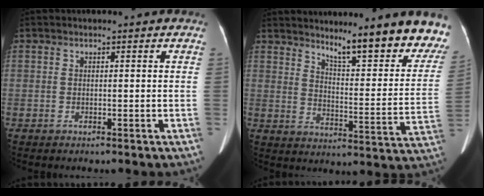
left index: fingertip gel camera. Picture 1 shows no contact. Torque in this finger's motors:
{"motor_torque": [0.52, -0.53, 0.56, 0.13]}